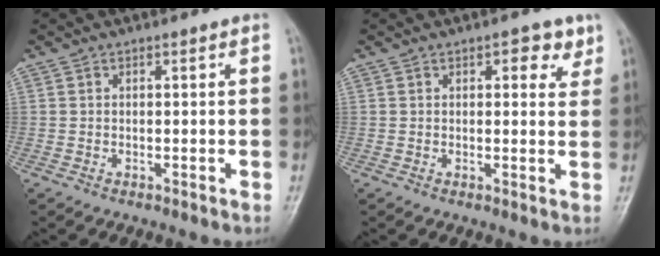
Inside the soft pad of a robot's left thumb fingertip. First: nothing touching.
{"total": 4.1, "force": [2.2, 2.4, 2.5], "torque": [-0.005, -0.007, 0.021]}